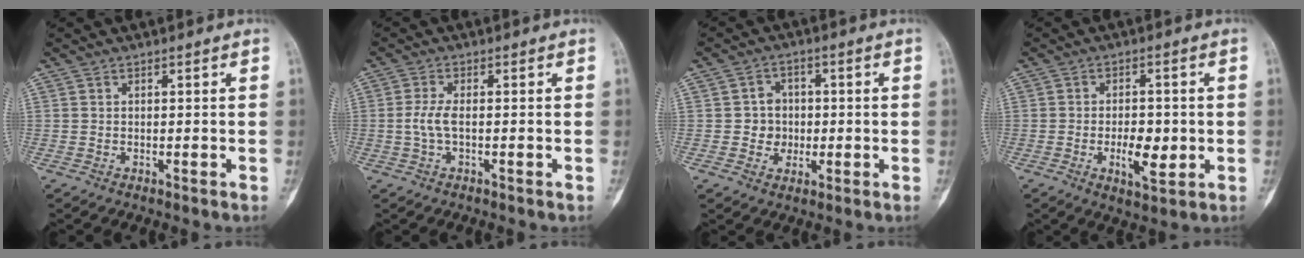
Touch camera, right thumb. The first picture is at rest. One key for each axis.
{"total": 3.4, "fx": -0.4, "fy": 1.1, "fz": 3.2, "tx": -0.081, "ty": 0.000, "tz": -0.010}
{"total": 5.1, "fx": -0.4, "fy": 4.8, "fz": 1.8, "tx": 0.002, "ty": 0.010, "tz": -0.011}
{"total": 6.9, "fx": -1.3, "fy": 3.3, "fz": 5.9, "tx": -0.084, "ty": -0.003, "tz": -0.016}